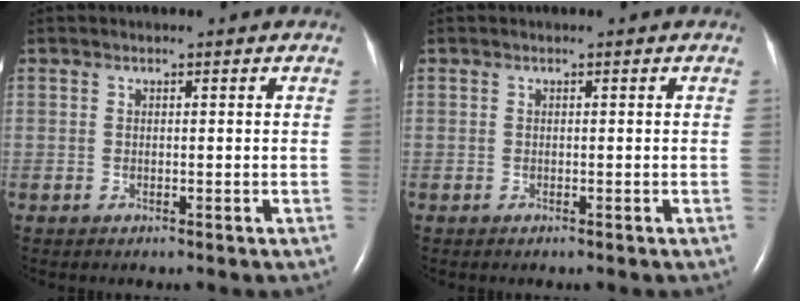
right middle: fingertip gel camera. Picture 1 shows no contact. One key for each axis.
{"total": 0.0}